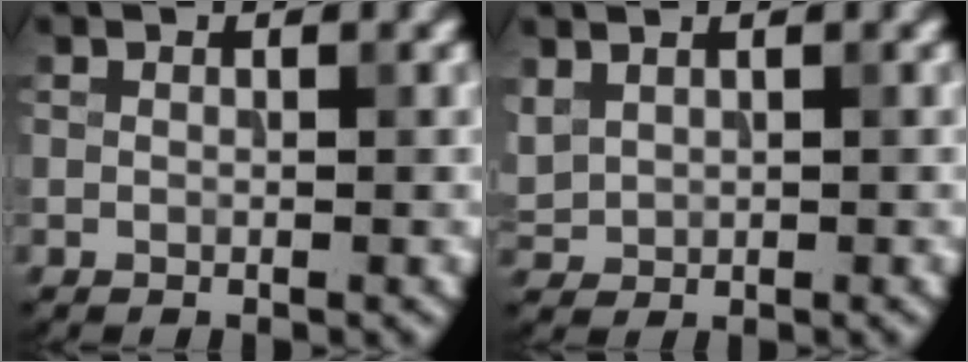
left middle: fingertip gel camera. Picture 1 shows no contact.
{"total": 1.7, "force": [1.0, 1.2, 0.7], "torque": [-0.019, 0.004, 0.027]}